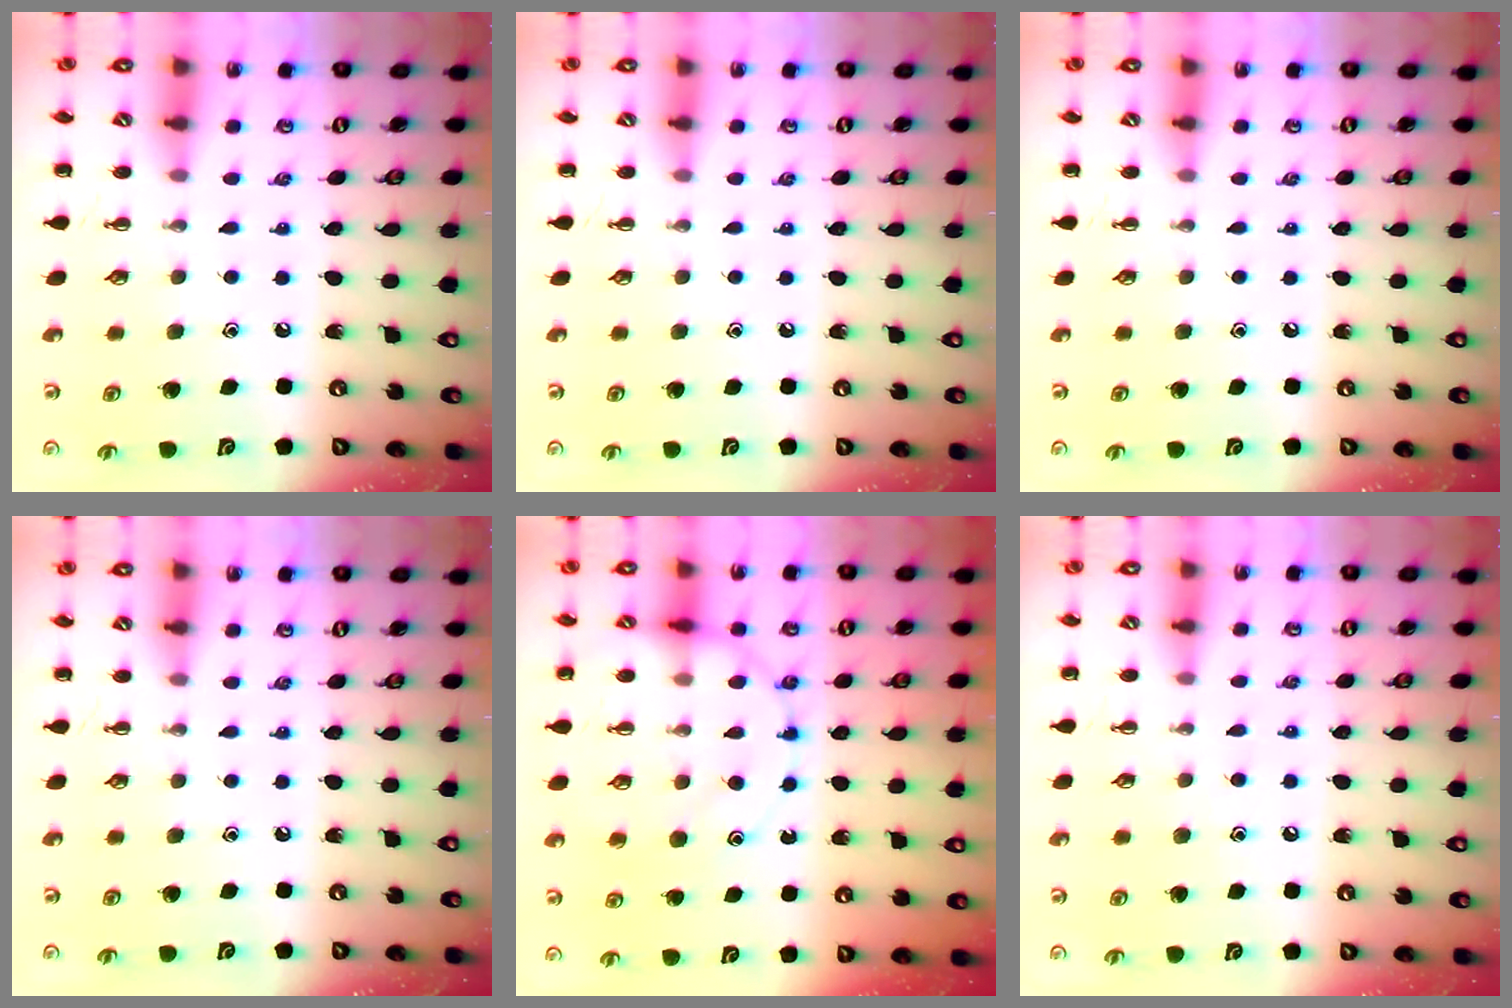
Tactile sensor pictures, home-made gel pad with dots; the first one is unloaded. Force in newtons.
{"total": 0.0}
{"total": 0.0}
{"total": 0.0}
{"total": 15.3, "press": 15.2, "slide": 1.4}
{"total": 5.4, "press": 5.1, "slide": 1.5}